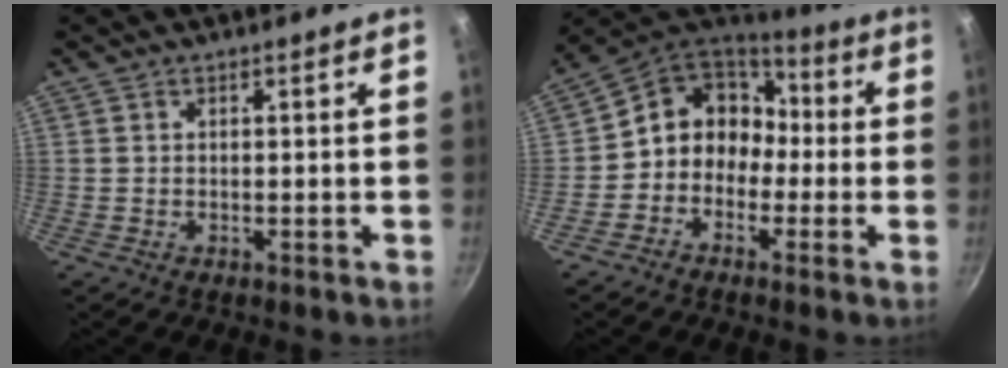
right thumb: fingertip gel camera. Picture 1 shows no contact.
{"total": 11.4, "force": [-1.6, 10.0, 5.3], "torque": [-0.039, 0.050, -0.053]}